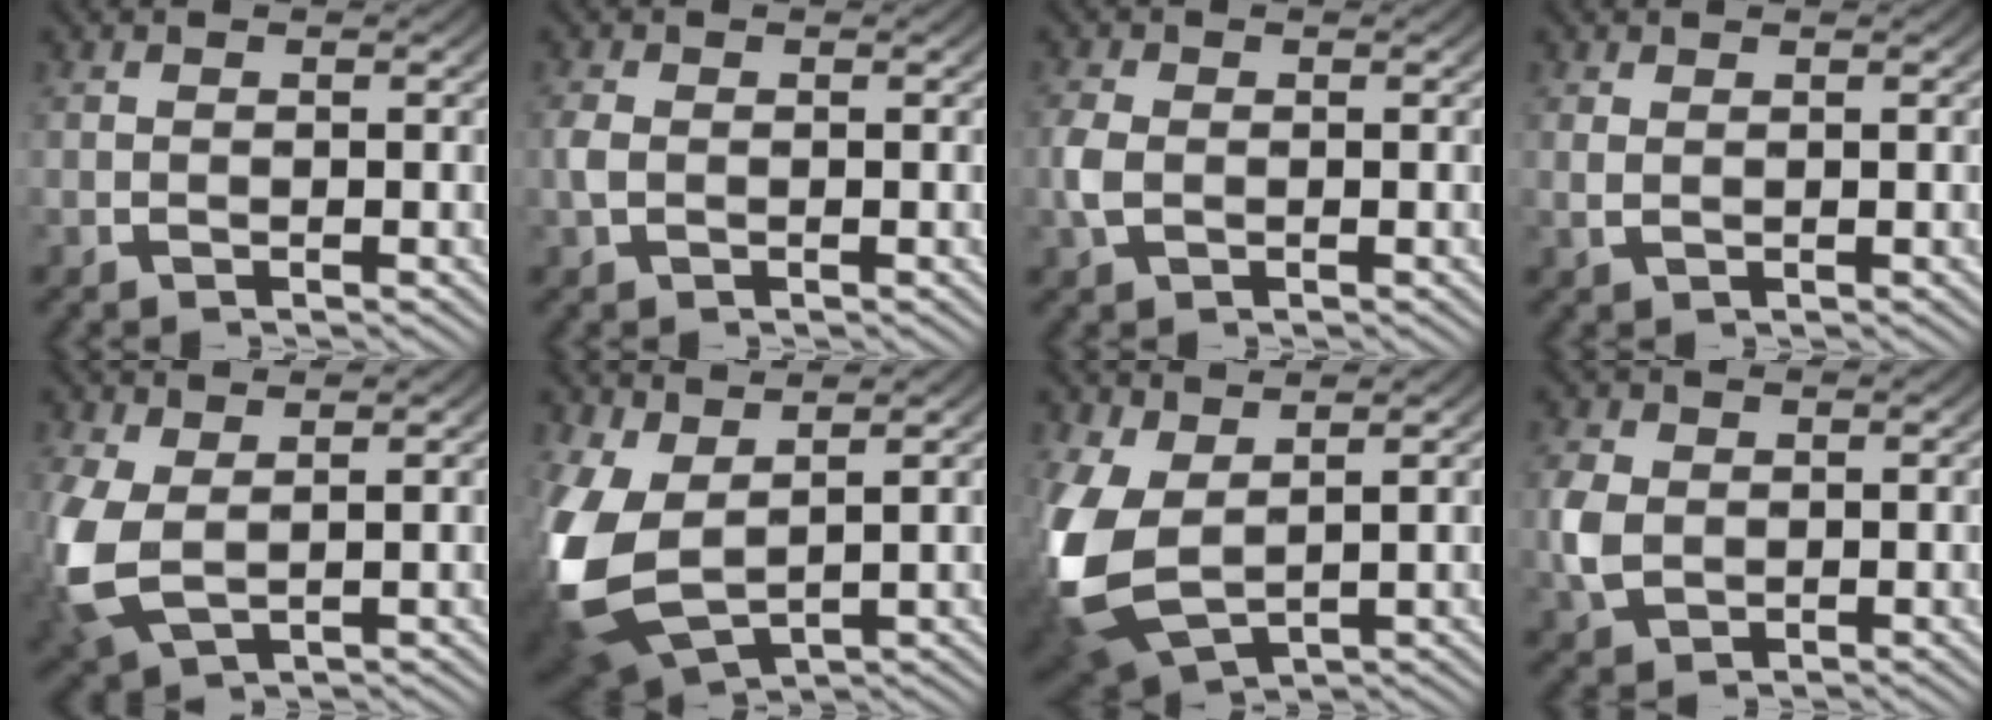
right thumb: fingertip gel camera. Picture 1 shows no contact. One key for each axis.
{"total": 1.1, "fx": -0.2, "fy": 0.8, "fz": 0.7, "tx": -0.025, "ty": -0.003, "tz": -0.001}
{"total": 1.9, "fx": -0.3, "fy": 1.5, "fz": 1.2, "tx": -0.041, "ty": -0.008, "tz": -0.002}
{"total": 0.8, "fx": 0.5, "fy": 0.2, "fz": 0.5, "tx": -0.013, "ty": -0.003, "tz": 0.015}
{"total": 6.2, "fx": -0.1, "fy": 4.4, "fz": 4.4, "tx": -0.140, "ty": -0.031, "tz": 0.024}
{"total": 10.9, "fx": -1.2, "fy": 7.7, "fz": 7.6, "tx": -0.222, "ty": -0.062, "tz": 0.018}
{"total": 9.8, "fx": -1.1, "fy": 6.9, "fz": 6.9, "tx": -0.199, "ty": -0.054, "tz": 0.018}
{"total": 3.4, "fx": -0.2, "fy": 2.8, "fz": 1.9, "tx": -0.063, "ty": -0.014, "tz": 0.006}